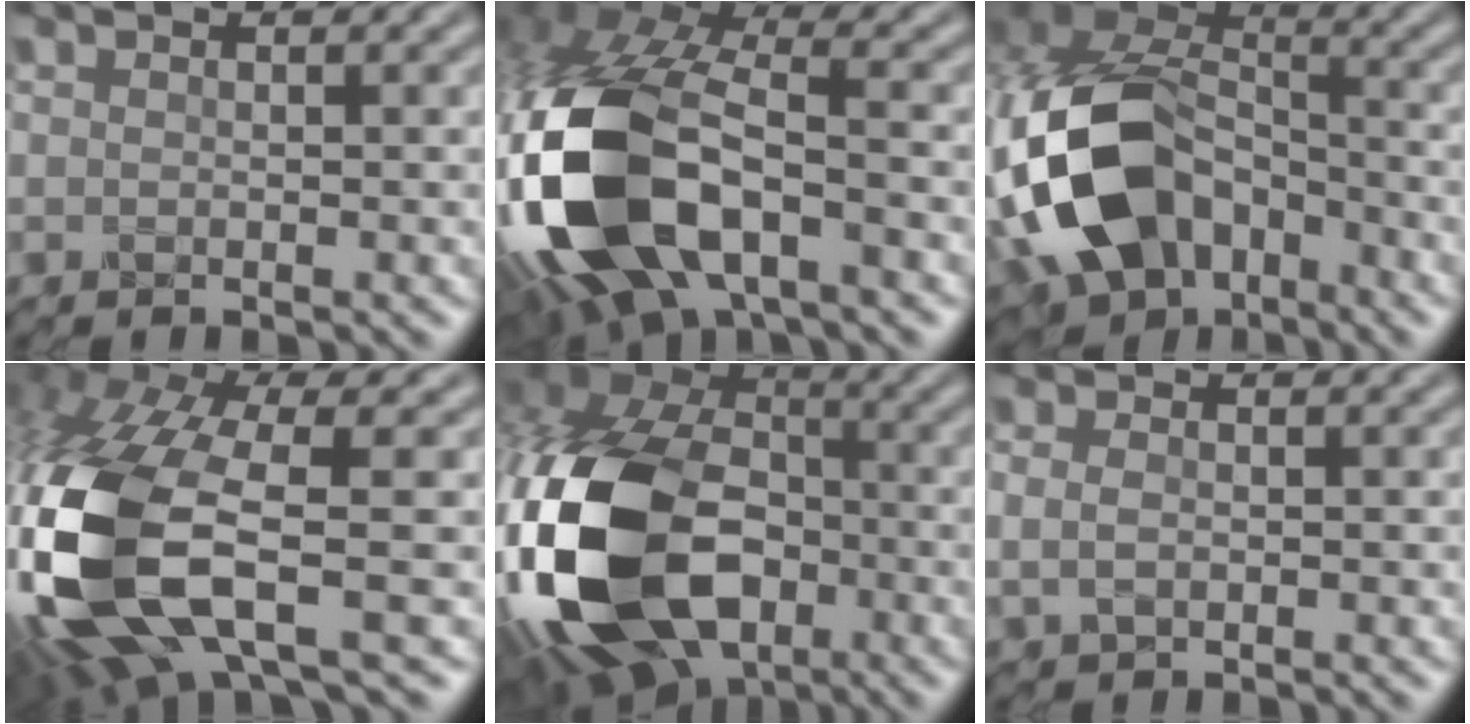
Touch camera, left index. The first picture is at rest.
{"total": 16.0, "force": [-4.1, 8.8, 12.7], "torque": [-0.291, -0.008, -0.077]}
{"total": 13.8, "force": [-4.8, 9.4, 8.8], "torque": [-0.197, -0.005, -0.100]}
{"total": 14.4, "force": [-3.8, 6.1, 12.5], "torque": [-0.315, -0.016, -0.072]}
{"total": 18.2, "force": [-5.7, 11.6, 12.9], "torque": [-0.294, -0.016, -0.121]}
{"total": 2.1, "force": [-0.2, 1.5, 1.4], "torque": [-0.035, 0.000, 0.000]}